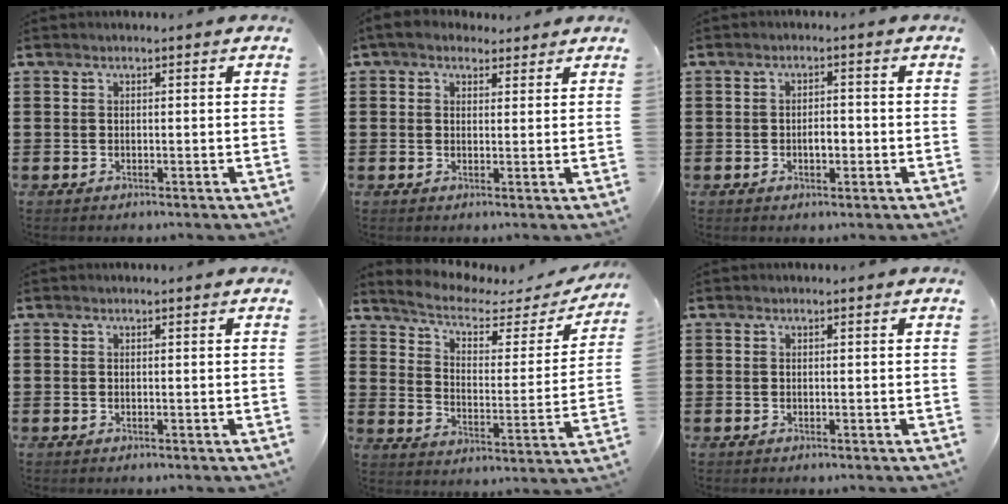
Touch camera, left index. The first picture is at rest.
{"total": 3.5, "force": [2.6, 1.9, 1.3], "torque": [-0.034, 0.003, 0.049]}
{"total": 2.5, "force": [-0.6, 1.1, 2.1], "torque": [-0.043, 0.004, -0.014]}
{"total": 0.0}
{"total": 4.5, "force": [3.5, 1.5, 2.4], "torque": [-0.068, -0.020, 0.052]}
{"total": 0.0}